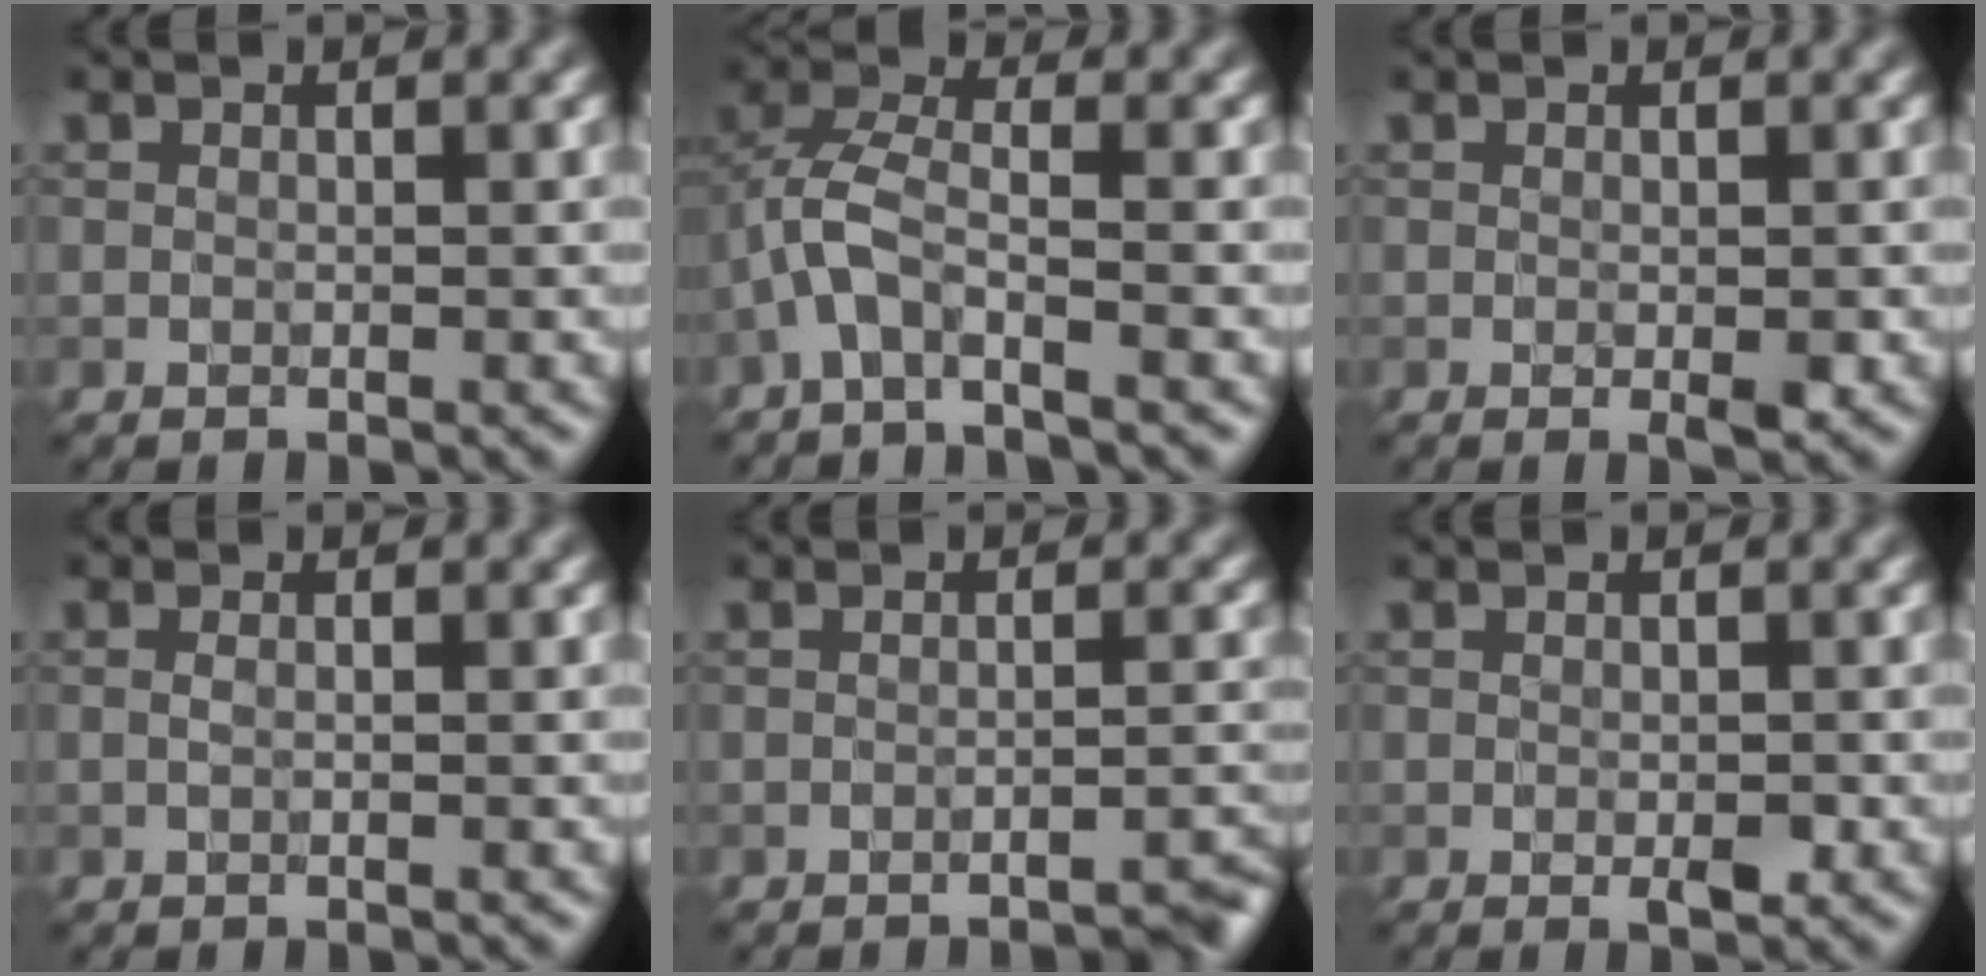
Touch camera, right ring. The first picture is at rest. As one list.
[{"total": 3.7, "force": [-1.8, 1.1, 3.1], "torque": [-0.072, 0.013, -0.047]}, {"total": 1.0, "force": [-0.2, 0.2, 1.0], "torque": [-0.017, -0.002, -0.003]}, {"total": 0.8, "force": [0.2, 0.3, 0.7], "torque": [-0.010, -0.002, -0.005]}, {"total": 2.9, "force": [-2.4, 0.5, 1.7], "torque": [-0.007, 0.013, -0.033]}, {"total": 1.2, "force": [-0.3, 0.5, 1.0], "torque": [-0.019, 0.000, -0.004]}]